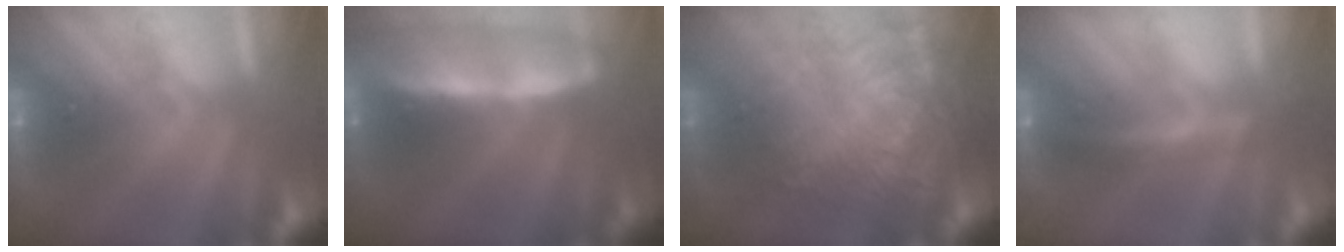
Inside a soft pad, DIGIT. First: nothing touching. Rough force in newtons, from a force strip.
{"total": 5.8}
{"total": 7.4}
{"total": 4.5}